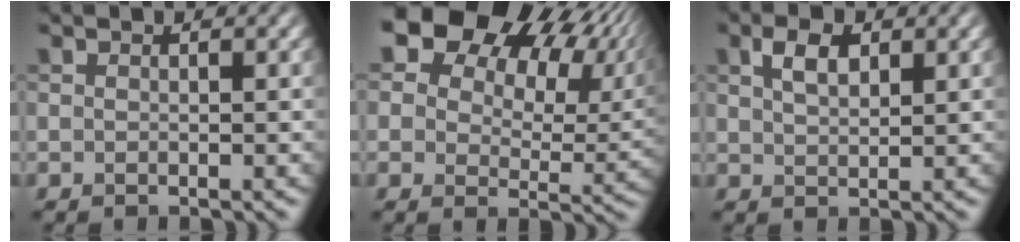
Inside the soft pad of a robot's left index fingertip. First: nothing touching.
{"total": 16.5, "force": [8.5, 10.6, 9.3], "torque": [-0.145, 0.044, 0.149]}
{"total": 2.7, "force": [1.3, 1.3, 2.0], "torque": [-0.040, 0.005, 0.027]}